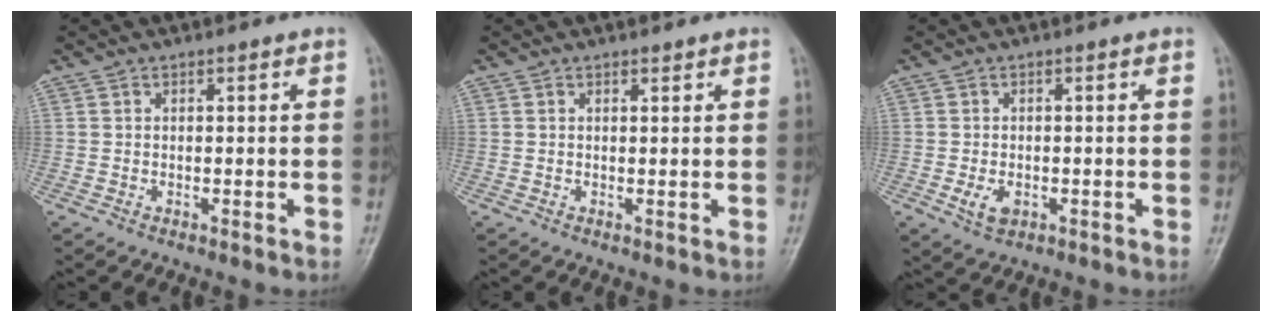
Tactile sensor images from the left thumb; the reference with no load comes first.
{"total": 0.7, "force": [0.6, 0.3, 0.2], "torque": [-0.004, -0.006, 0.009]}
{"total": 3.4, "force": [-0.9, 2.2, 2.4], "torque": [-0.041, -0.002, -0.011]}